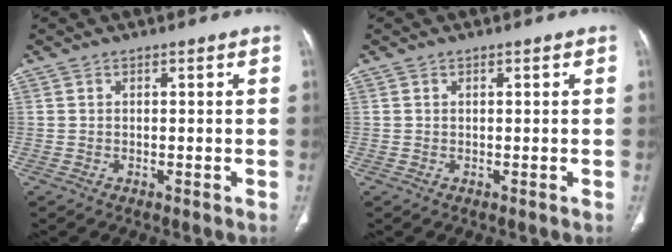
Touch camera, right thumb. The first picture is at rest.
{"total": 0.0}